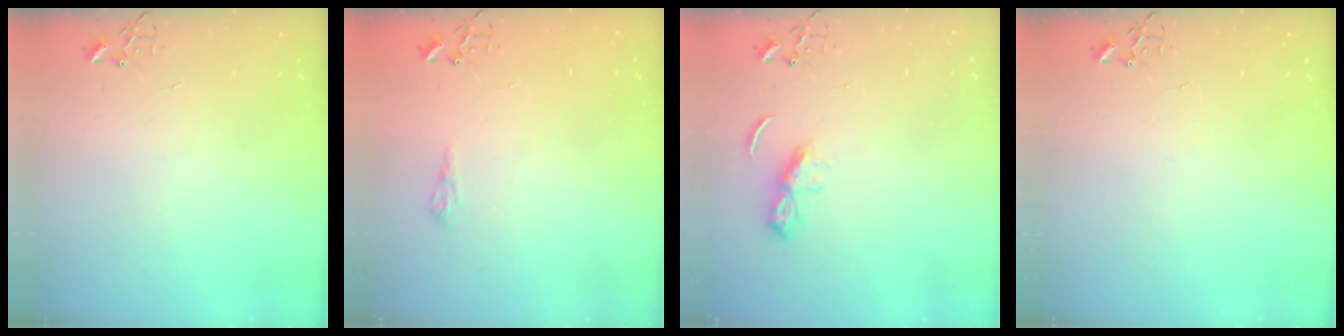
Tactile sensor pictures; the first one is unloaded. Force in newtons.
{"total": 6.1, "press": 6.1, "slide": 0.7}
{"total": 6.7, "press": 6.7, "slide": 0.6}
{"total": 0.0}